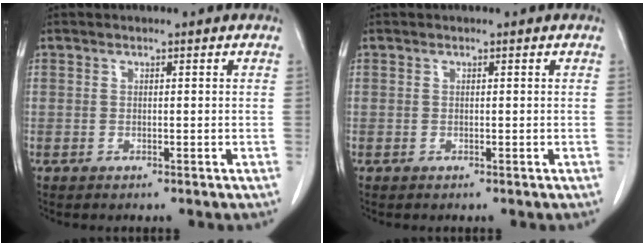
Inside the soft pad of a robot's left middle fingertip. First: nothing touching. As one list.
[{"total": 0.0}]